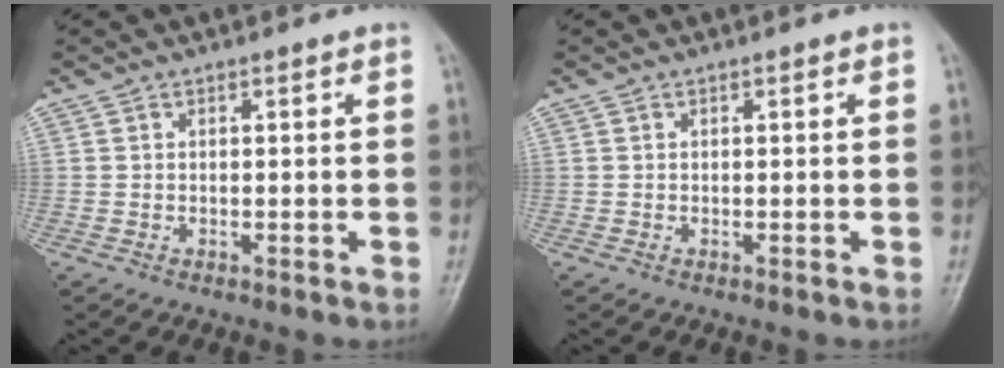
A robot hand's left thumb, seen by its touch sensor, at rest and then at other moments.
{"total": 0.0}